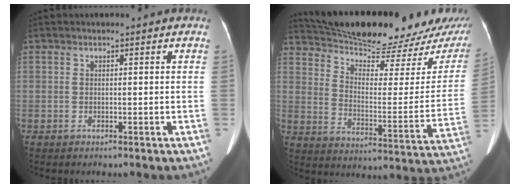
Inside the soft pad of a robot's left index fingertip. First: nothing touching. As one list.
[{"total": 24.0, "force": [22.3, 3.6, 8.2], "torque": [-0.126, -0.064, 0.302]}]